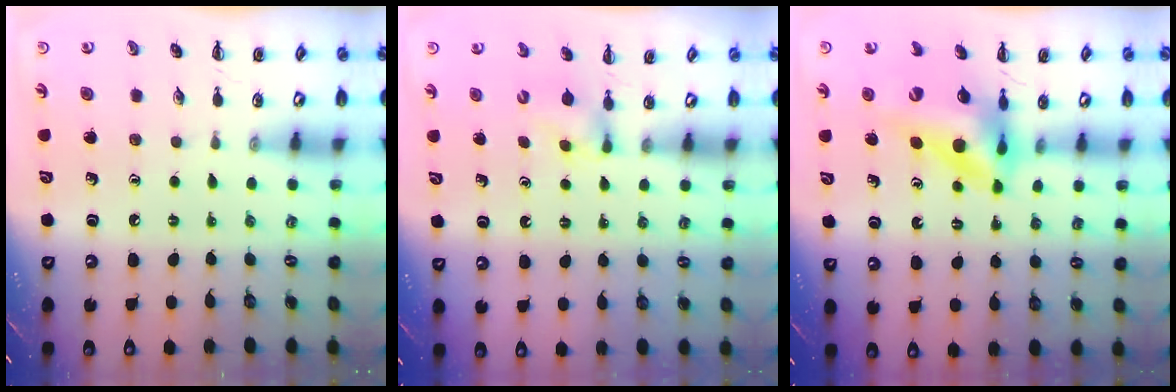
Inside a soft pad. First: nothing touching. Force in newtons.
{"total": 2.8, "press": 2.5, "slide": 1.3}
{"total": 12.0, "press": 11.4, "slide": 3.7}